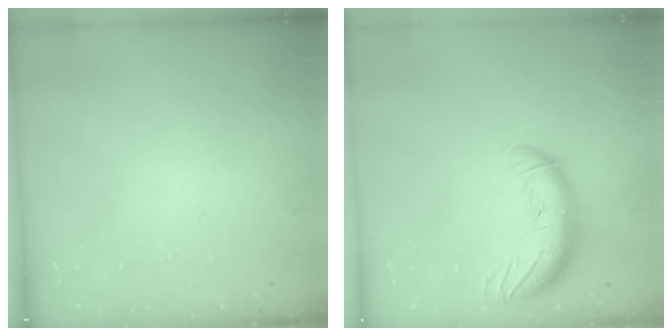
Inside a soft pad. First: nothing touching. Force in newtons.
{"total": 11.9, "press": 11.5, "slide": 3.2}